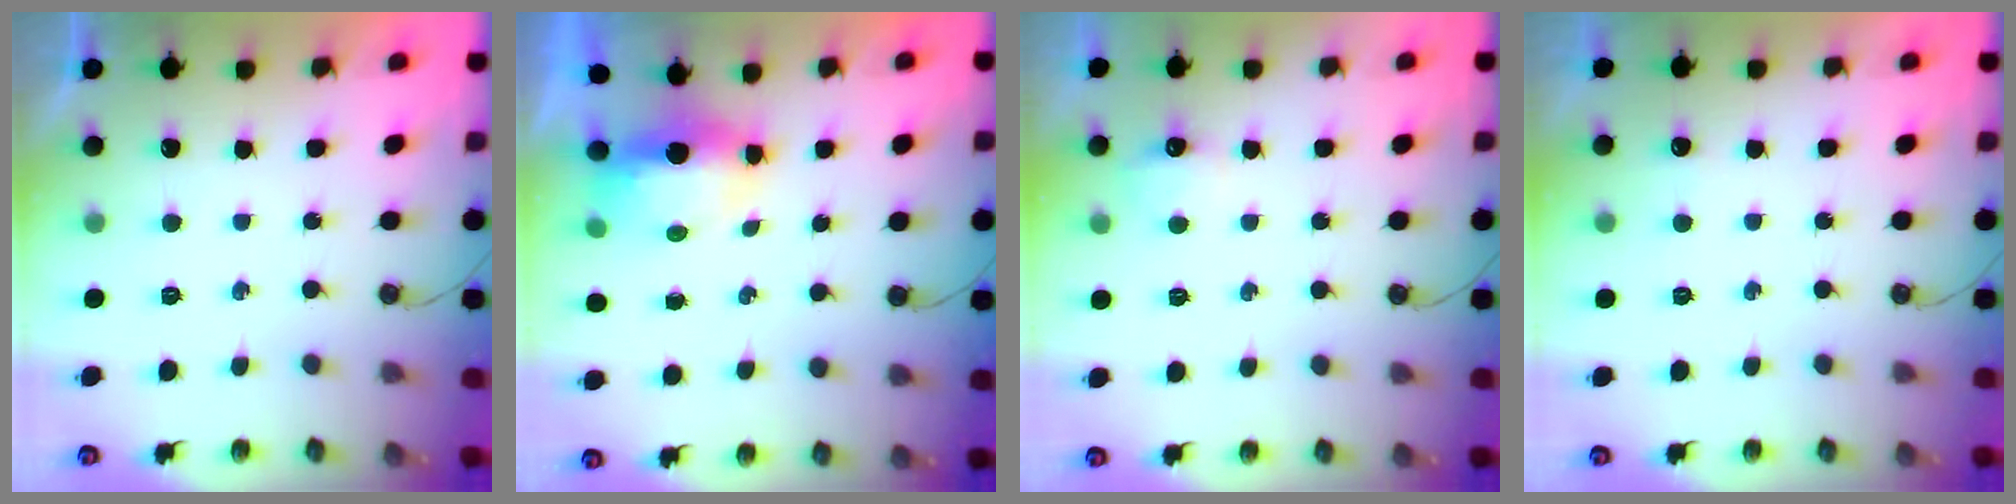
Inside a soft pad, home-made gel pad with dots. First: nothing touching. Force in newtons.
{"total": 8.7, "press": 7.1, "slide": 5.0}
{"total": 5.5, "press": 5.4, "slide": 0.8}
{"total": 2.9, "press": 2.8, "slide": 0.7}